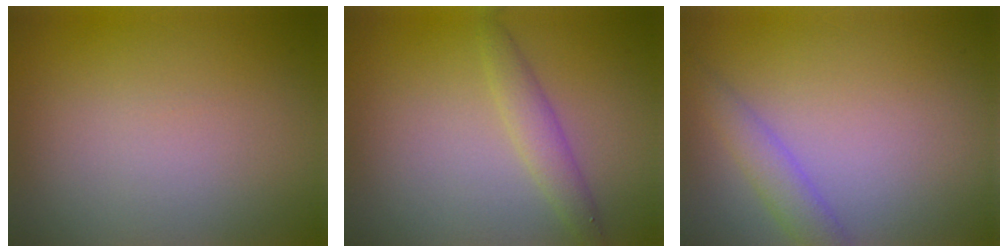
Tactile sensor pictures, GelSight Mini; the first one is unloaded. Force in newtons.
{"total": 2.1, "press": 2.1, "slide": 0.1}
{"total": 2.2, "press": 2.2, "slide": 0.2}